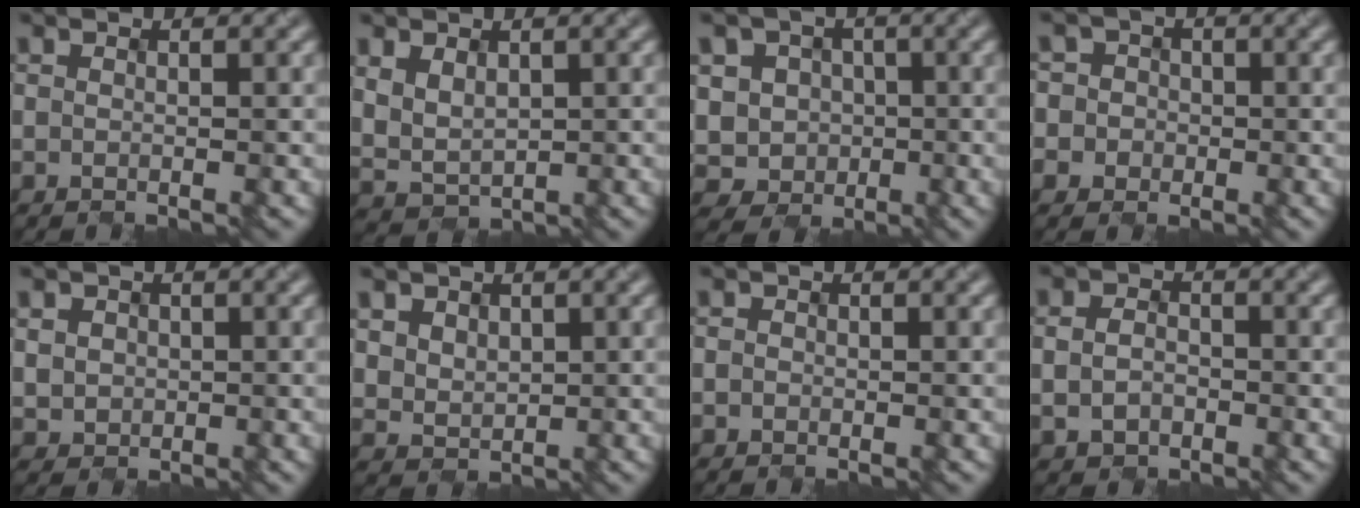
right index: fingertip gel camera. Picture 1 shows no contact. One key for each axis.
{"total": 2.8, "fx": 0.5, "fy": 2.0, "fz": 1.9, "tx": -0.053, "ty": -0.001, "tz": 0.023}
{"total": 5.8, "fx": -0.9, "fy": 5.4, "fz": 2.1, "tx": -0.050, "ty": 0.017, "tz": -0.036}
{"total": 3.0, "fx": 0.0, "fy": 2.9, "fz": 0.3, "tx": 0.004, "ty": 0.012, "tz": -0.009}
{"total": 2.4, "fx": 0.4, "fy": 2.3, "fz": 0.5, "tx": -0.036, "ty": 0.007, "tz": 0.019}
{"total": 2.9, "fx": 1.0, "fy": 2.4, "fz": 1.2, "tx": -0.053, "ty": 0.009, "tz": 0.032}
{"total": 0.8, "fx": -0.6, "fy": 0.3, "fz": -0.4, "tx": 0.002, "ty": 0.000, "tz": -0.003}
{"total": 2.3, "fx": -1.2, "fy": 1.7, "fz": 1.0, "tx": -0.024, "ty": -0.003, "tz": -0.014}